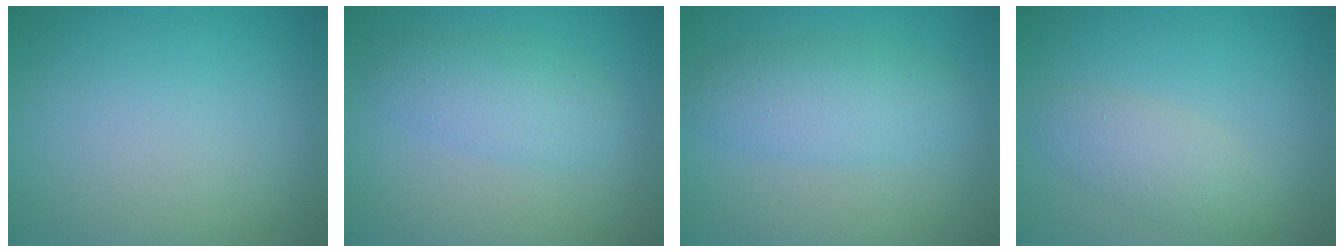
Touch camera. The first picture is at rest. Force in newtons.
{"total": 3.0, "press": 3.0, "slide": 0.1}
{"total": 3.7, "press": 3.7, "slide": 0.1}
{"total": 2.4, "press": 2.4, "slide": 0.1}